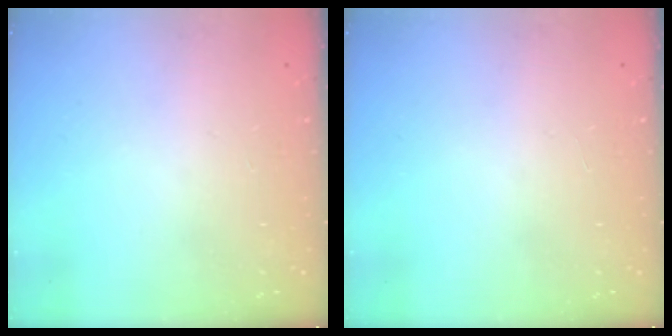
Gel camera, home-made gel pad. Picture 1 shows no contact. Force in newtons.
{"total": 0.0}